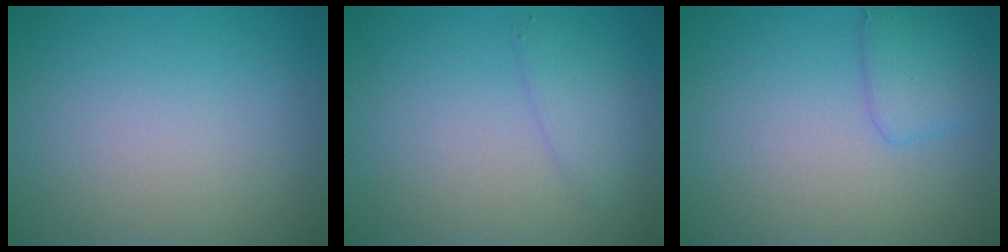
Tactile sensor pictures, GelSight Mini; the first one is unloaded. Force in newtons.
{"total": 1.8, "press": 1.8, "slide": 0.1}
{"total": 2.2, "press": 2.2, "slide": 0.1}